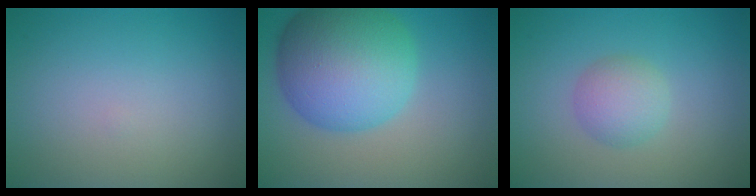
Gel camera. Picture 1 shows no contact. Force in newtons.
{"total": 10.9, "press": 10.9, "slide": 0.2}
{"total": 2.7, "press": 2.7, "slide": 0.1}